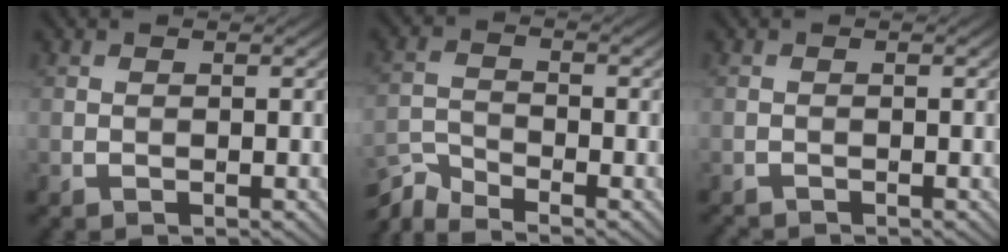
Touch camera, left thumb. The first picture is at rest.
{"total": 4.7, "force": [-4.3, 0.8, 1.9], "torque": [-0.044, -0.010, -0.096]}
{"total": 0.8, "force": [-0.8, 0.0, 0.0], "torque": [0.001, -0.002, -0.019]}